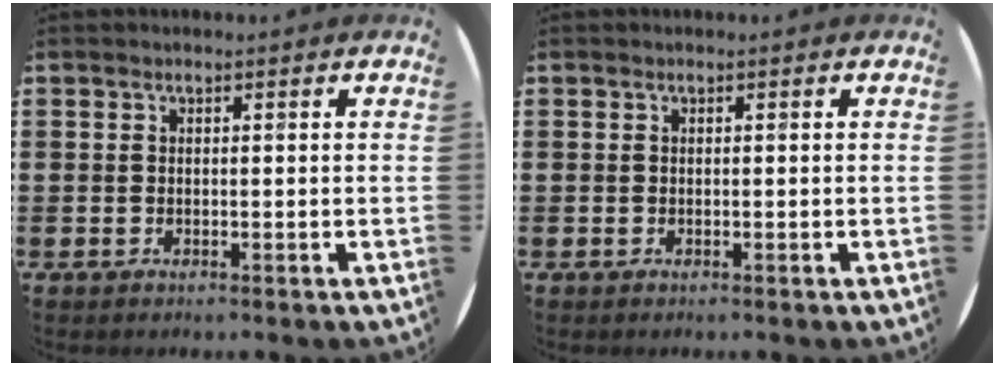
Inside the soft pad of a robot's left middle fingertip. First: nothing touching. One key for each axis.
{"total": 0.0}